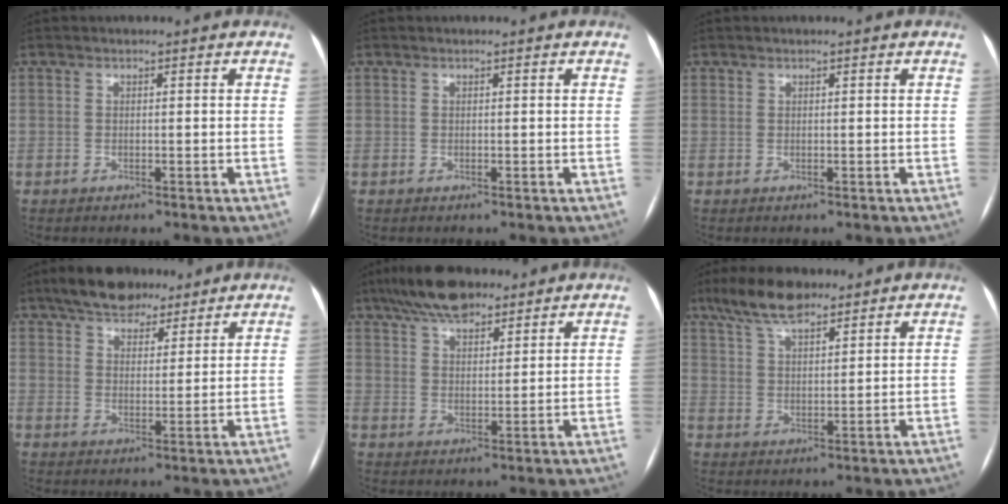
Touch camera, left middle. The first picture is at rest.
{"total": 0.0}
{"total": 0.0}
{"total": 9.2, "force": [7.1, 4.2, 4.1], "torque": [-0.061, 0.020, 0.117]}
{"total": 9.5, "force": [7.3, 3.4, 5.0], "torque": [-0.090, 0.020, 0.129]}
{"total": 8.3, "force": [6.4, 2.4, 4.7], "torque": [-0.093, 0.016, 0.118]}